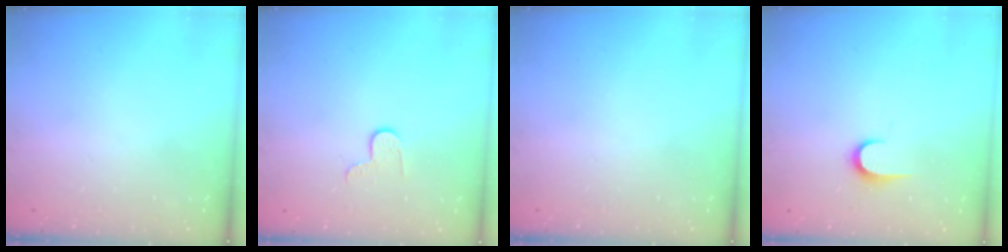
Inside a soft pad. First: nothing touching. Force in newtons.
{"total": 4.6, "press": 4.6, "slide": 0.5}
{"total": 0.0}
{"total": 6.1, "press": 6.1, "slide": 0.6}